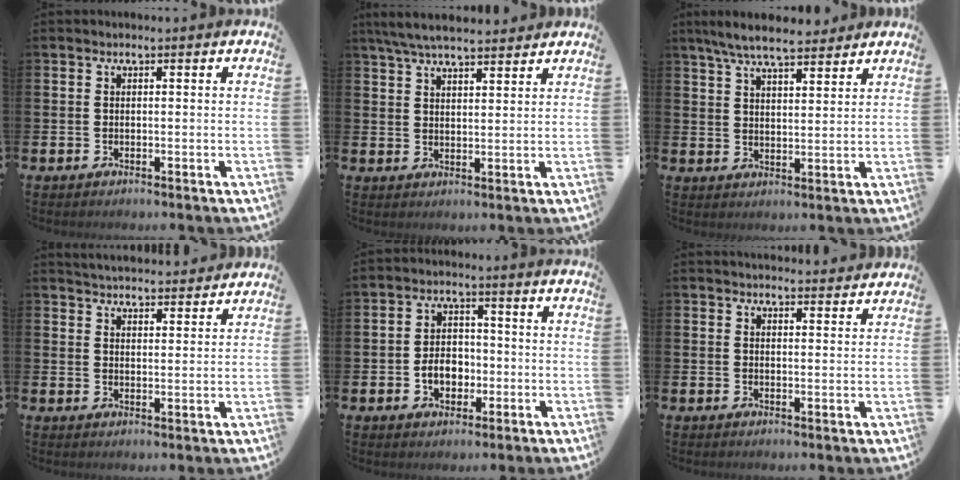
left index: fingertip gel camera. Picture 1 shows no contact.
{"total": 5.7, "force": [5.4, 0.9, 1.7], "torque": [-0.052, -0.015, 0.100]}
{"total": 7.2, "force": [6.6, 1.4, 2.5], "torque": [-0.064, -0.021, 0.121]}
{"total": 3.7, "force": [3.7, 0.3, -0.2], "torque": [-0.005, -0.024, 0.068]}
{"total": 4.5, "force": [-1.2, 3.3, 2.8], "torque": [-0.041, 0.001, -0.029]}
{"total": 2.6, "force": [2.6, 0.3, 0.0], "torque": [0.004, -0.018, 0.045]}